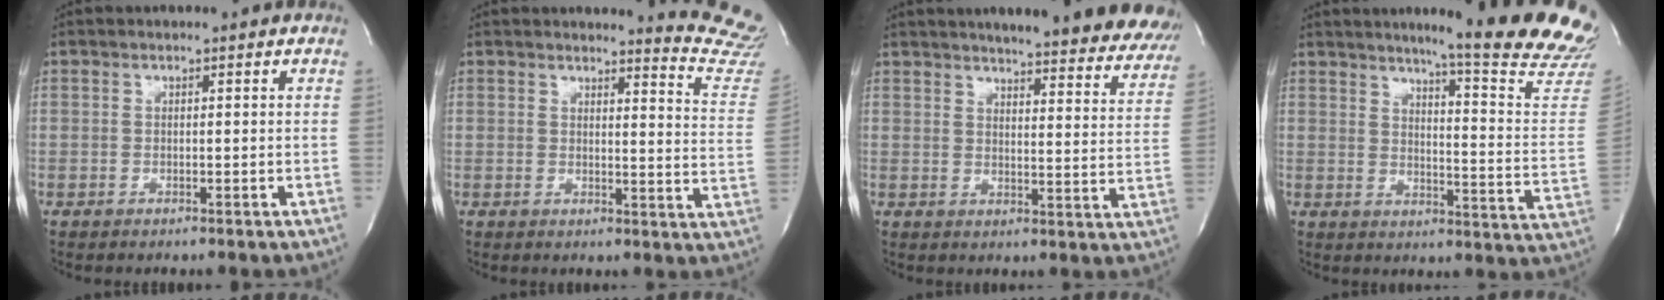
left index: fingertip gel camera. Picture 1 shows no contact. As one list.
[{"total": 11.1, "force": [11.0, -0.7, 0.7], "torque": [0.006, -0.132, 0.090]}, {"total": 27.2, "force": [24.3, 4.3, 11.3], "torque": [-0.155, -0.065, 0.275]}, {"total": 20.6, "force": [17.5, -0.4, 10.9], "torque": [-0.136, -0.103, 0.202]}]